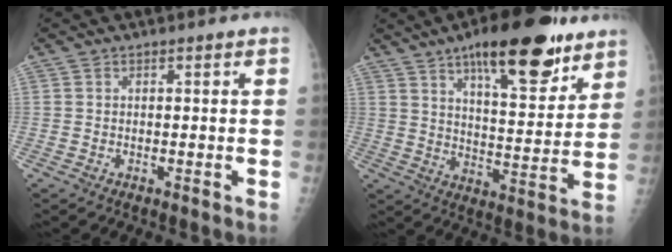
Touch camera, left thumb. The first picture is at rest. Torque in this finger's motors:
{"motor_torque": [0.58, 0.48, 1.37, -1.16, 0.34]}